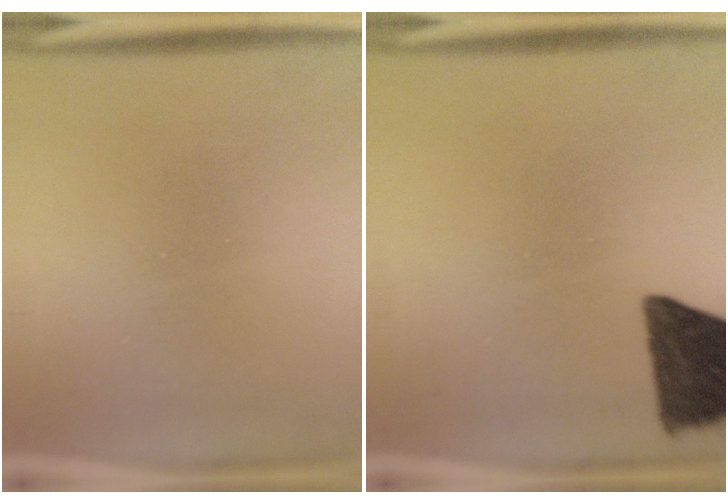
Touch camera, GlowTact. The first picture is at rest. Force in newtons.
{"total": 12.9}